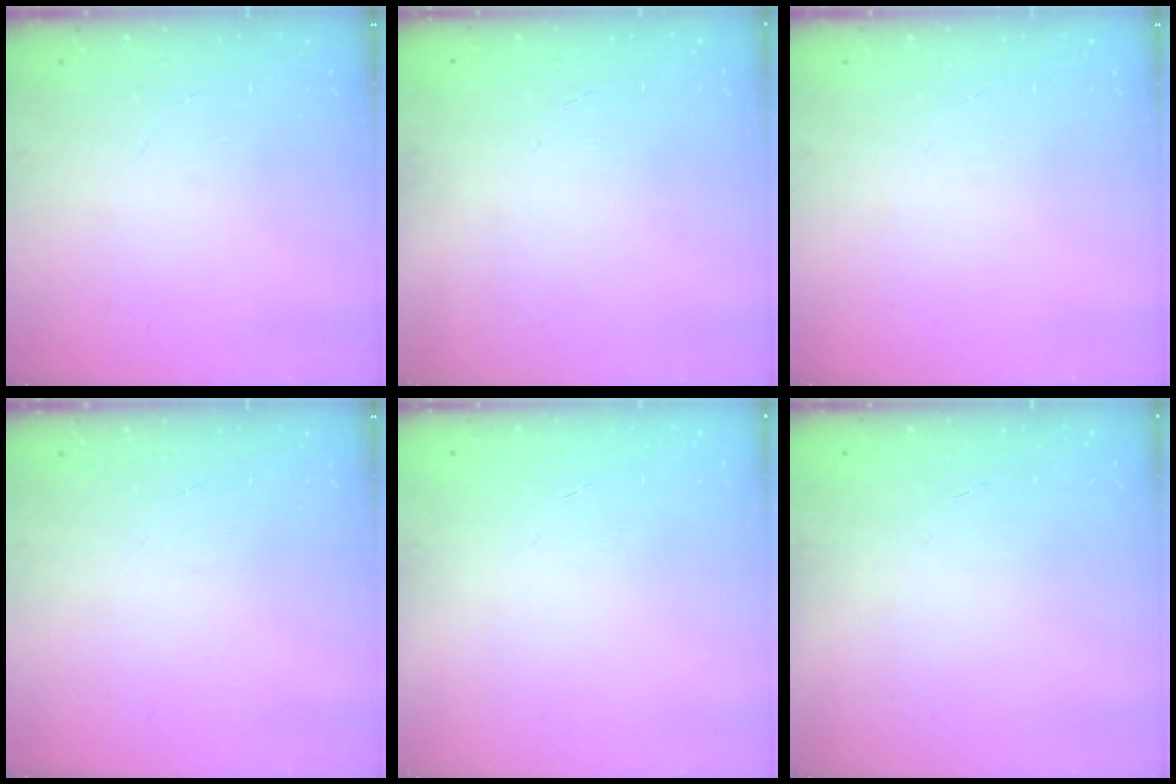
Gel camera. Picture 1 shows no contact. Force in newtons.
{"total": 0.0}
{"total": 0.0}
{"total": 0.0}
{"total": 0.0}
{"total": 0.0}